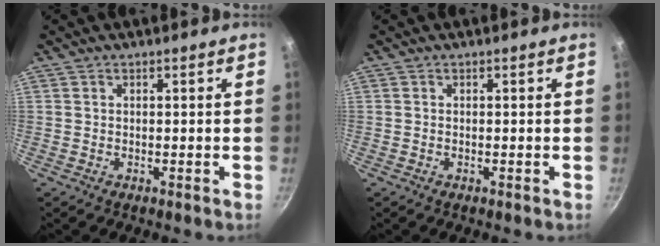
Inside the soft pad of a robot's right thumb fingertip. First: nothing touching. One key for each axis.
{"total": 0.0}